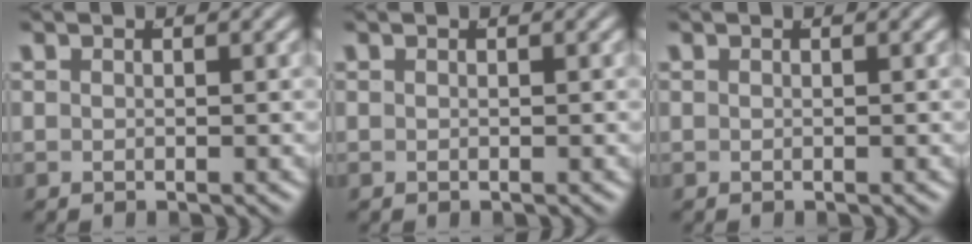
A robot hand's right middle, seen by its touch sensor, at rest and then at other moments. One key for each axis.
{"total": 0.0}
{"total": 0.0}